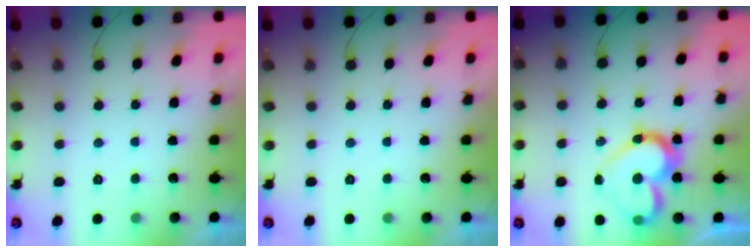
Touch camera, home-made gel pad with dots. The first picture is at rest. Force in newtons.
{"total": 0.0}
{"total": 15.0, "press": 14.8, "slide": 2.0}